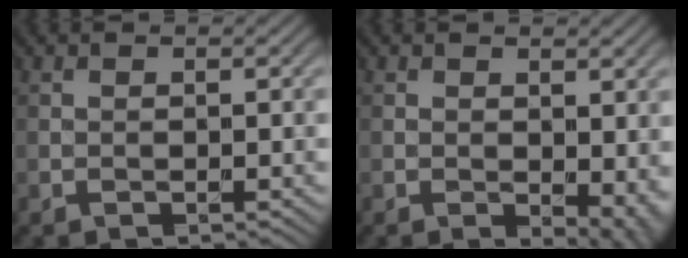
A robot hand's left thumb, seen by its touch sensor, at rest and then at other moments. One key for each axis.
{"total": 4.1, "fx": -0.6, "fy": 2.1, "fz": 3.4, "tx": -0.042, "ty": -0.011, "tz": -0.004}